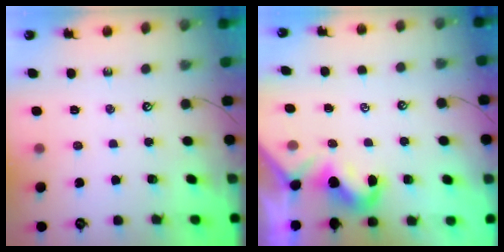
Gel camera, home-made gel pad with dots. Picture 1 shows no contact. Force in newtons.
{"total": 2.0, "press": 1.9, "slide": 0.6}